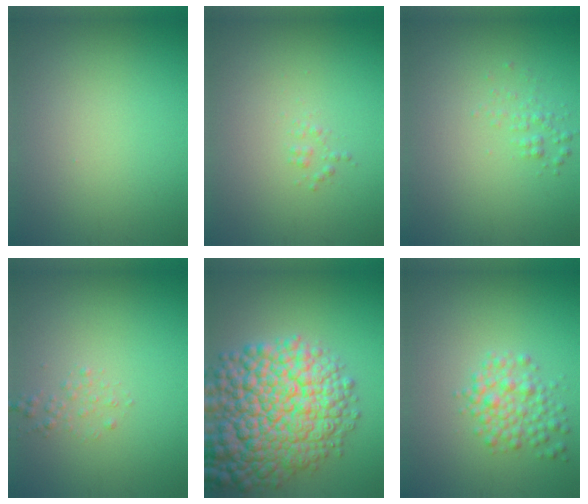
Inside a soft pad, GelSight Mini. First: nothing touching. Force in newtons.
{"total": 0.7, "press": 0.7, "slide": 0.0}
{"total": 1.1, "press": 1.1, "slide": 0.0}
{"total": 0.9, "press": 0.9, "slide": 0.1}
{"total": 13.6, "press": 13.6, "slide": 0.6}
{"total": 3.1, "press": 3.1, "slide": 0.1}